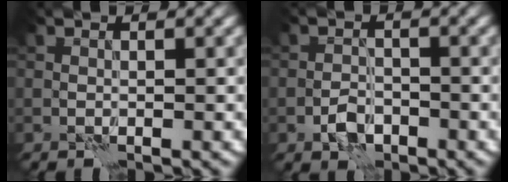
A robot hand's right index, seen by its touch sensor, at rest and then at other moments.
{"total": 2.4, "force": [-1.4, 1.4, 1.3], "torque": [-0.020, 0.006, -0.028]}